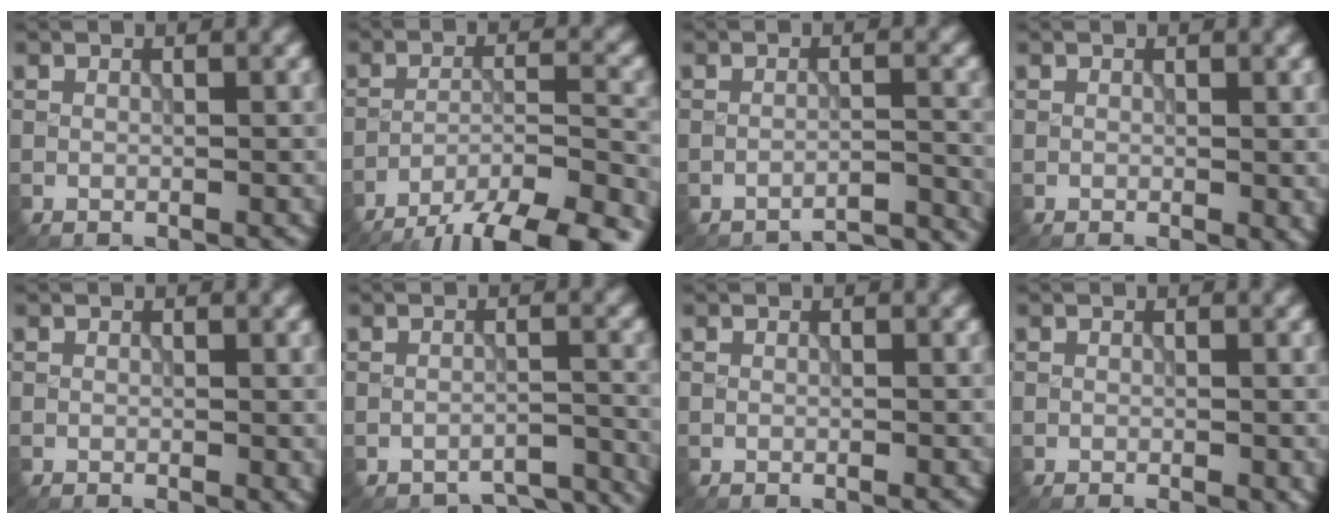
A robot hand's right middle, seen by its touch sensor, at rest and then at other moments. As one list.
[{"total": 13.7, "force": [-11.7, 3.3, 6.3], "torque": [-0.095, -0.009, -0.153]}, {"total": 5.9, "force": [-5.8, 0.7, 0.9], "torque": [-0.005, 0.005, -0.067]}, {"total": 0.9, "force": [-0.1, 0.3, 0.8], "torque": [-0.011, -0.006, 0.000]}, {"total": 0.5, "force": [-0.1, 0.2, 0.5], "torque": [-0.007, -0.002, 0.000]}, {"total": 4.1, "force": [-4.0, 0.9, 0.6], "torque": [-0.010, -0.006, -0.039]}, {"total": 0.0}, {"total": 1.1, "force": [-0.4, 0.3, 1.0], "torque": [-0.015, -0.004, -0.005]}]